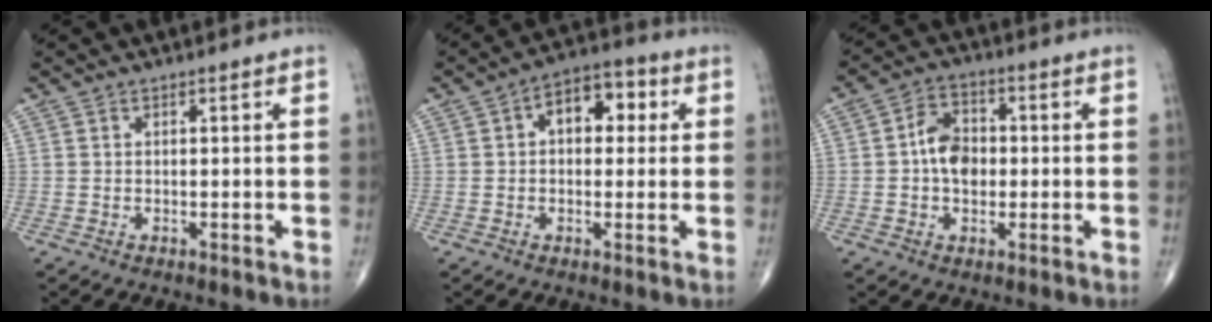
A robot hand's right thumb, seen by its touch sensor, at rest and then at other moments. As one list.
[{"total": 8.8, "force": [1.8, 5.5, 6.6], "torque": [-0.061, 0.023, 0.017]}, {"total": 7.4, "force": [-0.3, 5.3, 5.1], "torque": [-0.067, 0.017, -0.013]}]